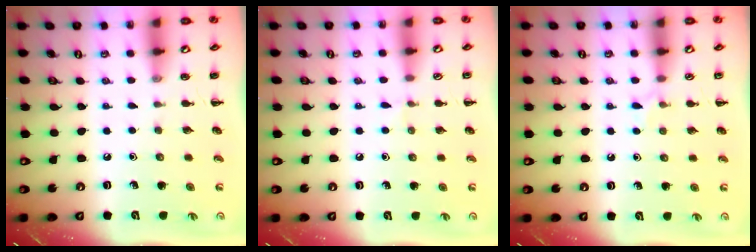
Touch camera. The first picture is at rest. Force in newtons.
{"total": 4.0, "press": 3.7, "slide": 1.3}
{"total": 5.3, "press": 5.0, "slide": 1.8}